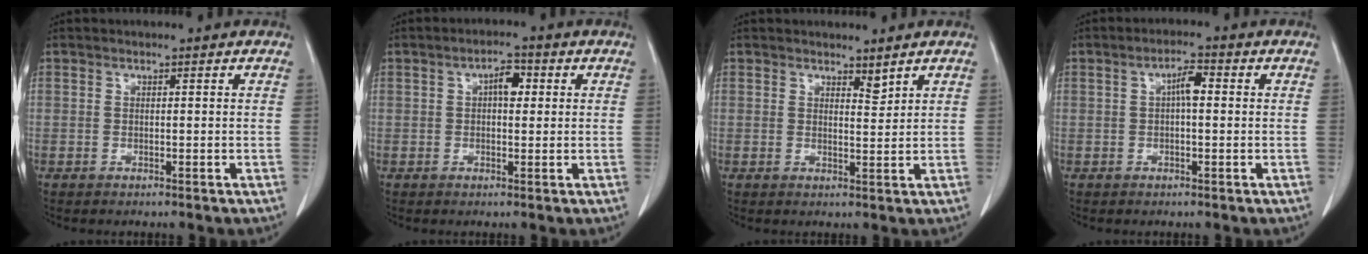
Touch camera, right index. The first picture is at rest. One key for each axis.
{"total": 3.3, "fx": 0.8, "fy": 1.6, "fz": 2.9, "tx": -0.046, "ty": 0.011, "tz": 0.010}
{"total": 1.8, "fx": 1.6, "fy": 0.4, "fz": 0.6, "tx": -0.011, "ty": -0.009, "tz": 0.029}
{"total": 3.2, "fx": 0.4, "fy": 0.9, "fz": 3.0, "tx": -0.052, "ty": 0.010, "tz": 0.005}